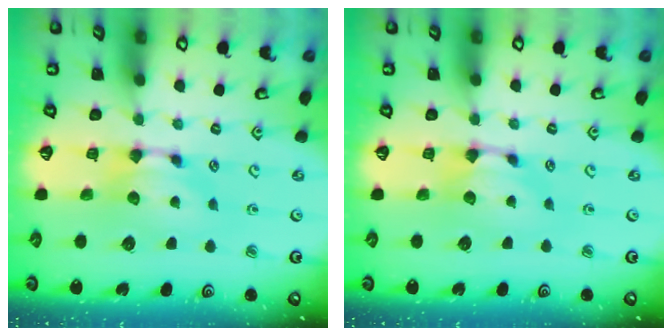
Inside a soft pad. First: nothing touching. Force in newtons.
{"total": 0.9, "press": 0.3, "slide": 0.8}